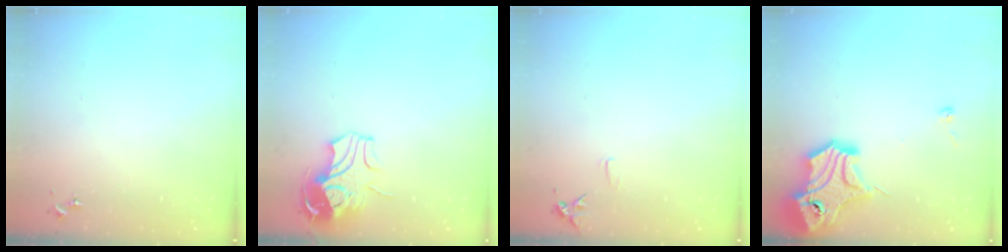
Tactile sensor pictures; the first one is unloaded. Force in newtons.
{"total": 13.3, "press": 13.2, "slide": 1.7}
{"total": 7.0, "press": 7.0, "slide": 0.8}
{"total": 17.4, "press": 17.3, "slide": 2.1}